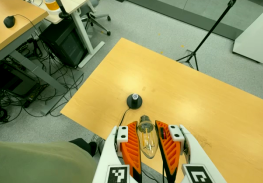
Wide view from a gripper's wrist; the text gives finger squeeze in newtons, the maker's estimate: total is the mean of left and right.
{"total": 21.0, "left": 22.1, "right": 20.0}